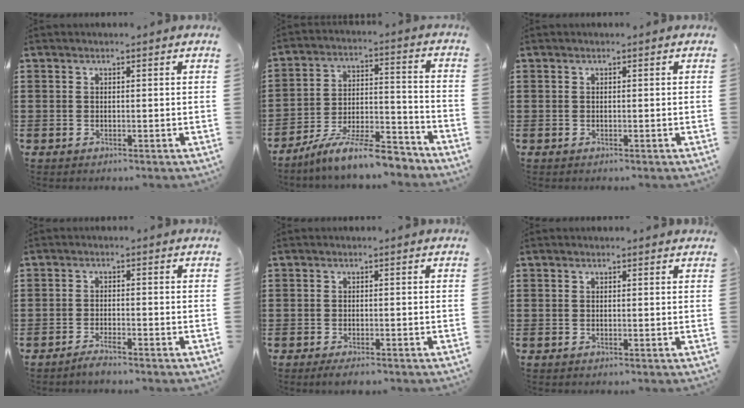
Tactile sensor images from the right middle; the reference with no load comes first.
{"total": 10.6, "force": [-9.2, 0.9, 5.0], "torque": [-0.088, 0.021, -0.177]}
{"total": 0.0}
{"total": 1.7, "force": [-1.6, 0.0, 0.6], "torque": [-0.013, -0.001, -0.029]}
{"total": 1.3, "force": [-1.2, 0.1, 0.6], "torque": [-0.013, -0.003, -0.021]}
{"total": 0.0}